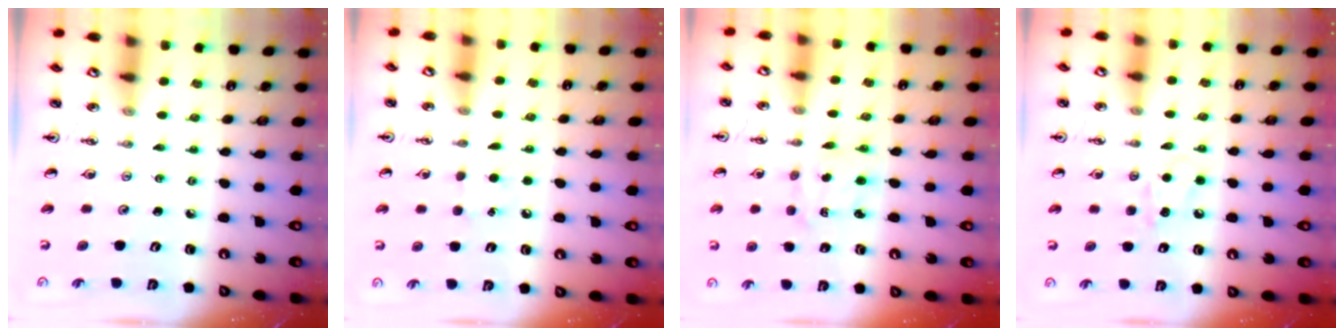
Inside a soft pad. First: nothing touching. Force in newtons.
{"total": 6.6, "press": 6.5, "slide": 0.7}
{"total": 2.0, "press": 1.9, "slide": 0.5}
{"total": 5.1, "press": 4.9, "slide": 1.4}